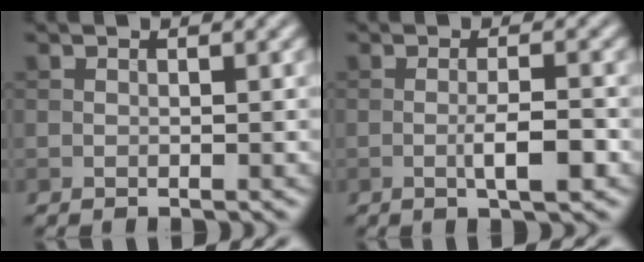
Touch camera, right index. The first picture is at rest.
{"total": 3.1, "force": [-1.0, 0.5, 2.9], "torque": [-0.051, 0.001, -0.017]}